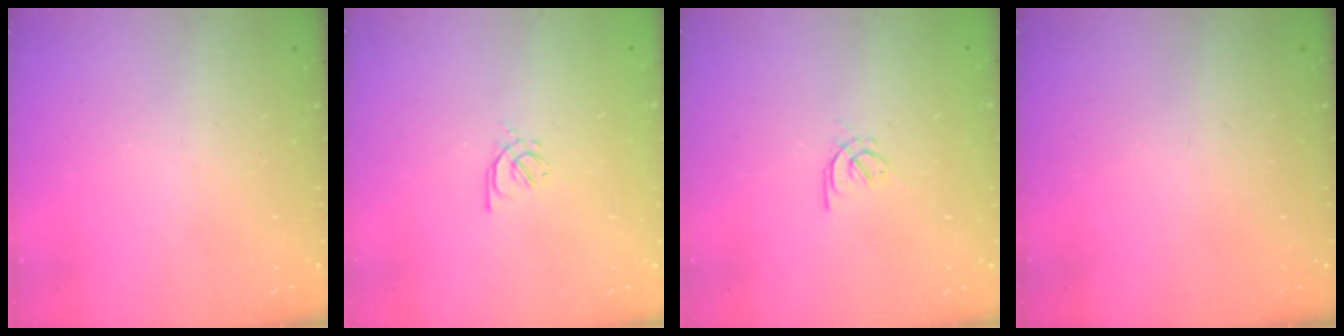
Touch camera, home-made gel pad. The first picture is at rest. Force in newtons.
{"total": 2.9, "press": 2.8, "slide": 0.8}
{"total": 2.6, "press": 2.5, "slide": 0.7}
{"total": 0.0}